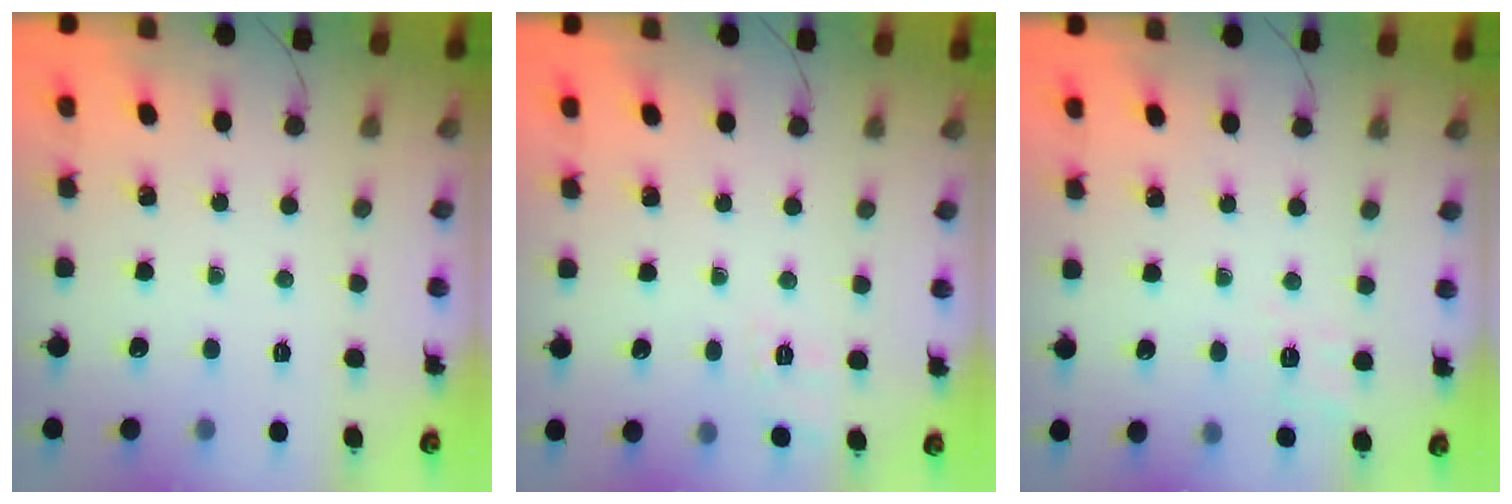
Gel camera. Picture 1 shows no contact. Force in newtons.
{"total": 2.2, "press": 0.8, "slide": 2.0}
{"total": 2.2, "press": 0.2, "slide": 2.2}